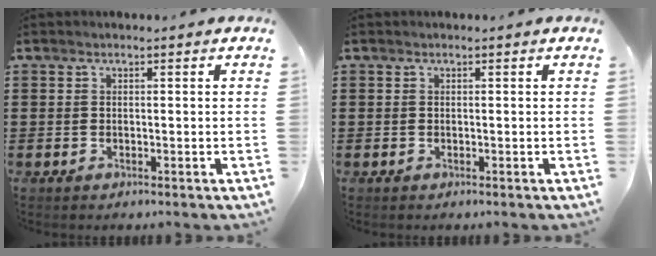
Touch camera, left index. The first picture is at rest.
{"total": 0.0}